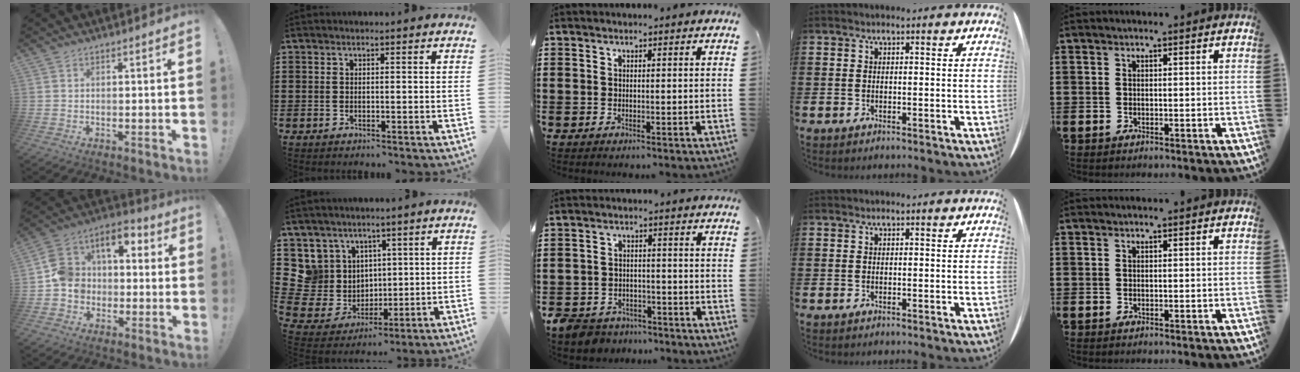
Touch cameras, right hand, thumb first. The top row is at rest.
{"thumb": {"total": 10.6, "force": [-1.3, 9.7, 4.1], "torque": [-0.060, 0.018, -0.016]}, "index": {"total": 7.9, "force": [3.2, 7.2, 0.3], "torque": [-0.077, -0.029, 0.063]}, "middle": {"total": 4.0, "force": [-3.7, 1.4, 0.2], "torque": [-0.023, 0.000, -0.082]}}